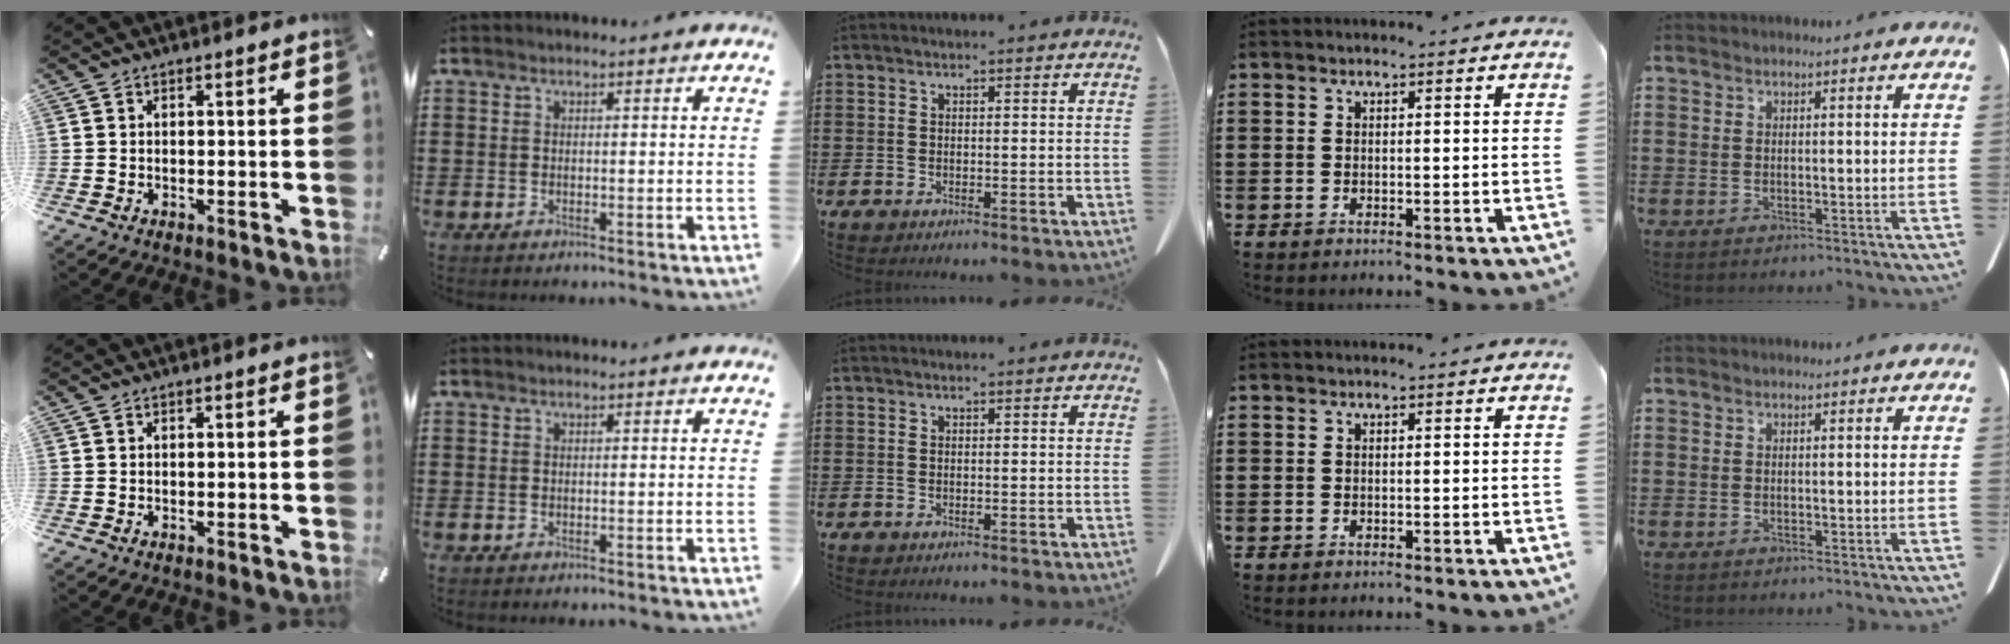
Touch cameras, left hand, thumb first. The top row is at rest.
{}